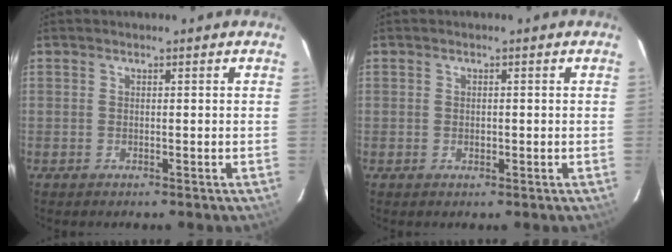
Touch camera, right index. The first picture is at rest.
{"total": 0.8, "force": [-0.1, 0.6, 0.5], "torque": [-0.009, 0.001, -0.001]}